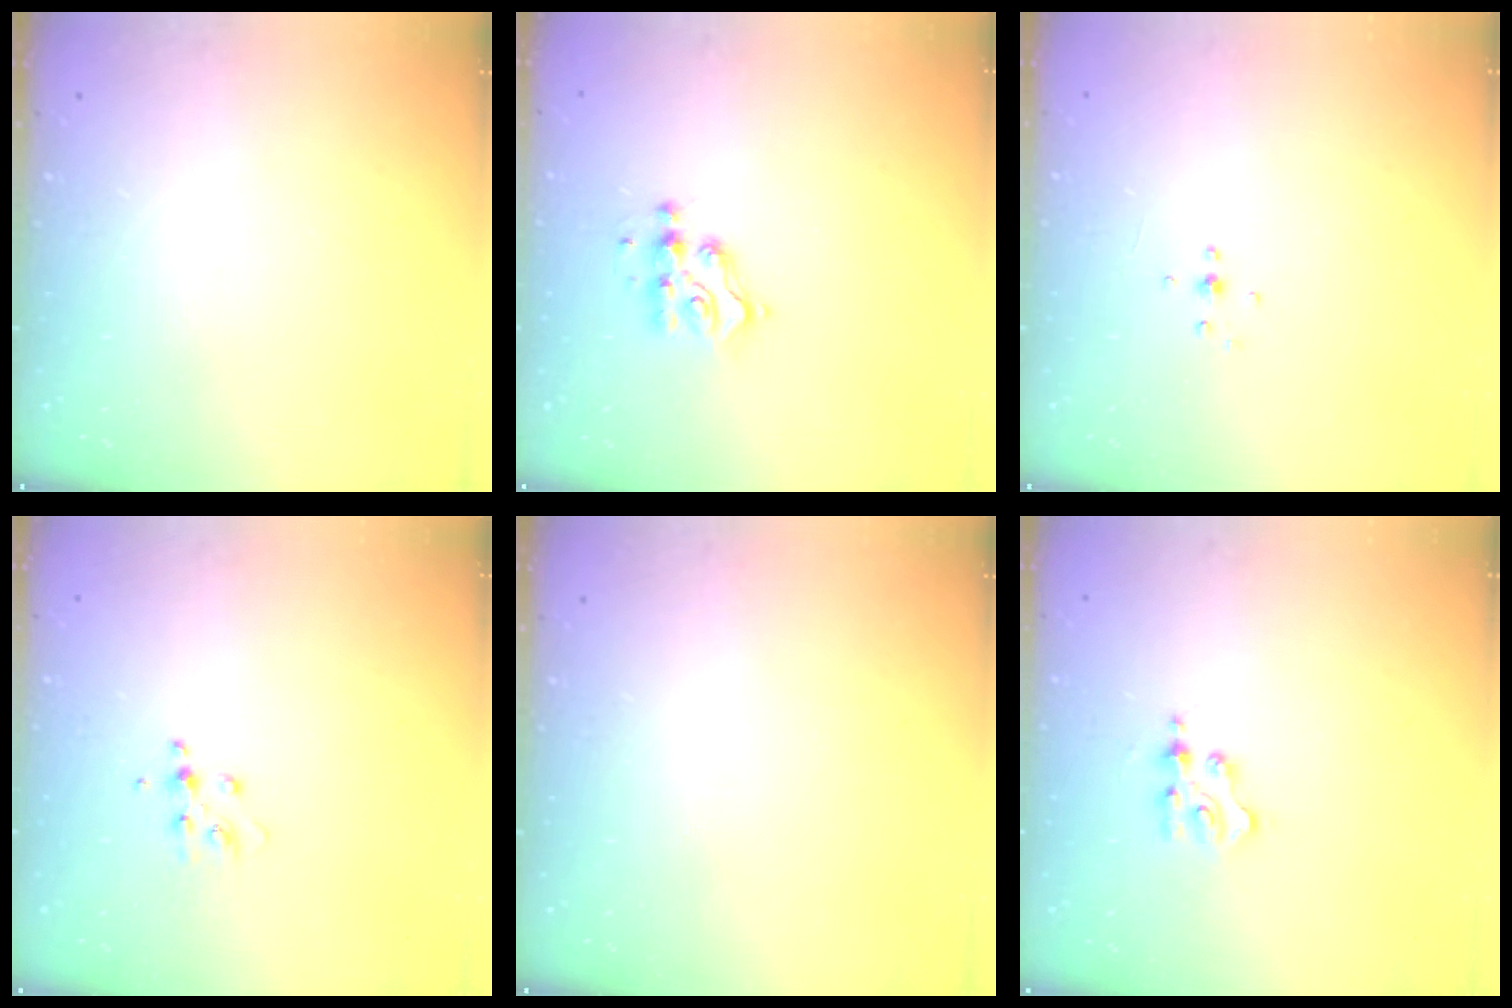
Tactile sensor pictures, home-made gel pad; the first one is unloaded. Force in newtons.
{"total": 6.5, "press": 6.5, "slide": 0.3}
{"total": 3.4, "press": 3.3, "slide": 0.8}
{"total": 5.5, "press": 5.5, "slide": 0.6}
{"total": 0.0}
{"total": 2.3, "press": 2.3, "slide": 0.3}